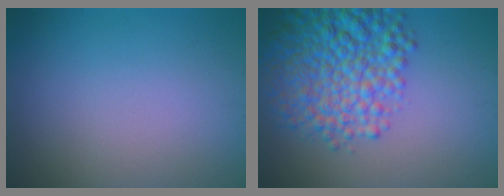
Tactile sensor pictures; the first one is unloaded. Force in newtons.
{"total": 7.8, "press": 7.8, "slide": 0.3}